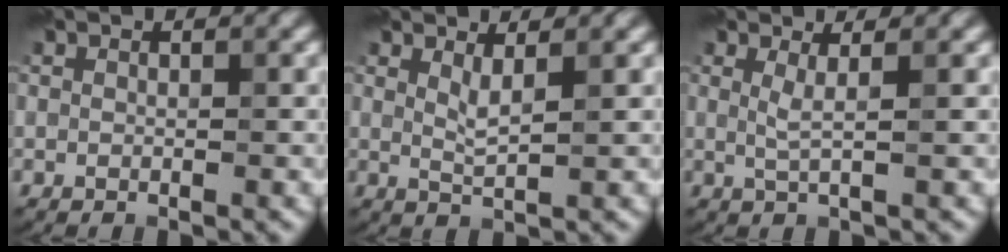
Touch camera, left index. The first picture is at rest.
{"total": 1.7, "force": [0.9, 0.3, 1.4], "torque": [-0.027, -0.003, 0.015]}
{"total": 1.7, "force": [0.5, 0.4, 1.6], "torque": [-0.030, -0.007, 0.004]}